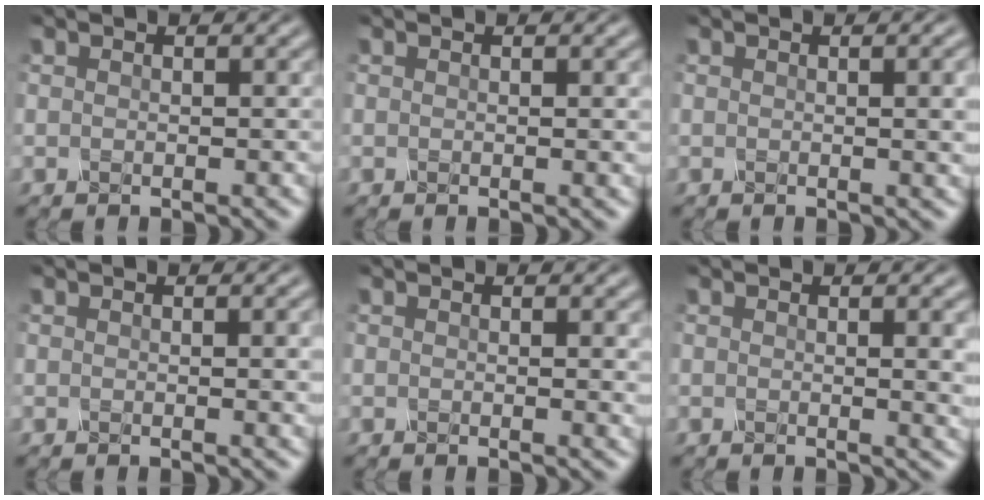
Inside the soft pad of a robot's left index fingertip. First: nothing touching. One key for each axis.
{"total": 0.9, "fx": 0.1, "fy": 0.2, "fz": 0.9, "tx": -0.006, "ty": 0.001, "tz": -0.002}
{"total": 3.2, "fx": 0.3, "fy": 1.0, "fz": 3.0, "tx": -0.026, "ty": 0.006, "tz": 0.000}
{"total": 2.3, "fx": 0.2, "fy": 0.7, "fz": 2.2, "tx": -0.018, "ty": 0.003, "tz": -0.001}
{"total": 1.2, "fx": 0.2, "fy": 0.3, "fz": 1.2, "tx": -0.009, "ty": -0.001, "tz": 0.000}
{"total": 4.0, "fx": 0.5, "fy": 1.4, "fz": 3.8, "tx": -0.029, "ty": 0.004, "tz": 0.005}